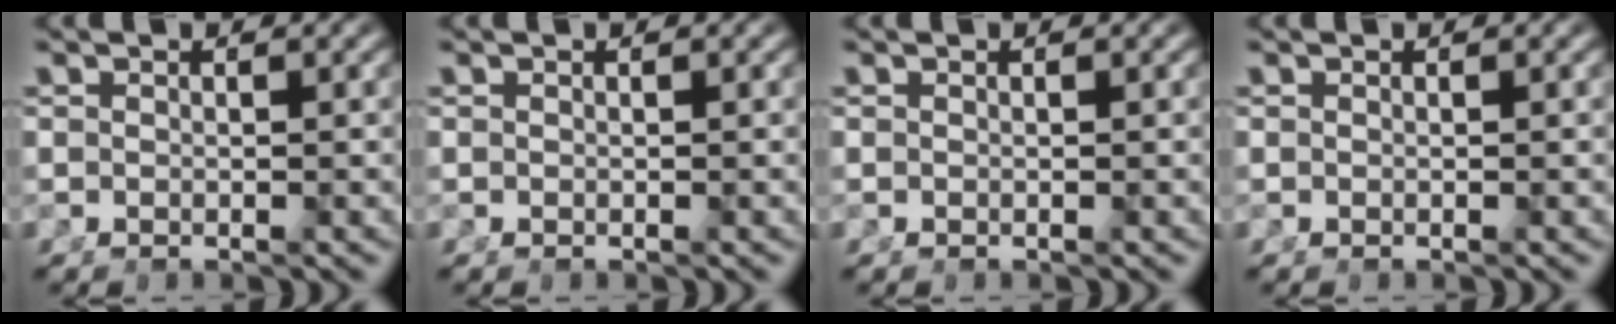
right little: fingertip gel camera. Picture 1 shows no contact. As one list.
[{"total": 0.0}, {"total": 0.0}, {"total": 0.0}]